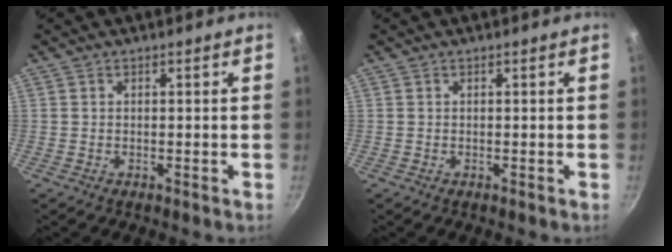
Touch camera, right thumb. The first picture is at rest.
{"total": 0.0}